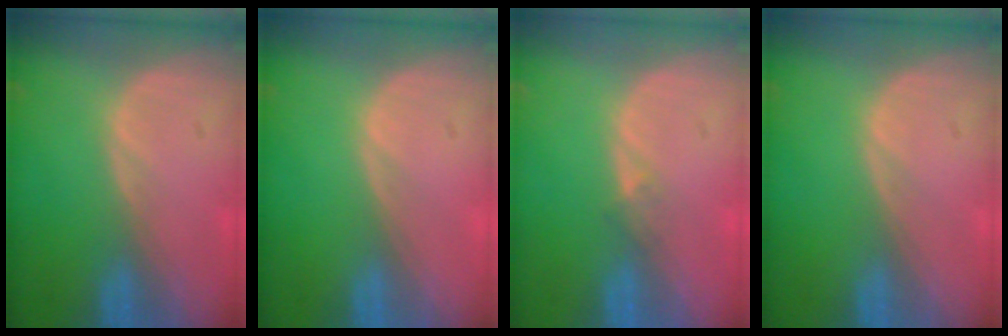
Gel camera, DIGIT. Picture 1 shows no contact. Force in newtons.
{"total": 0.0}
{"total": 1.2, "press": 0.9, "slide": 0.9}
{"total": 0.0}